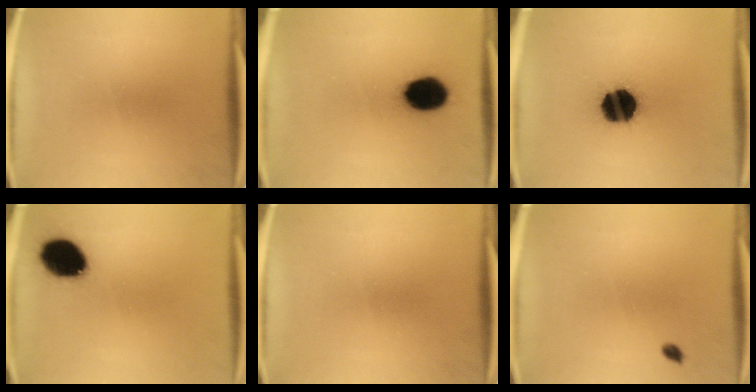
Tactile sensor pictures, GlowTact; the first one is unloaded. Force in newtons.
{"total": 12.7}
{"total": 18.0}
{"total": 13.2}
{"total": 0.0}
{"total": 1.0}